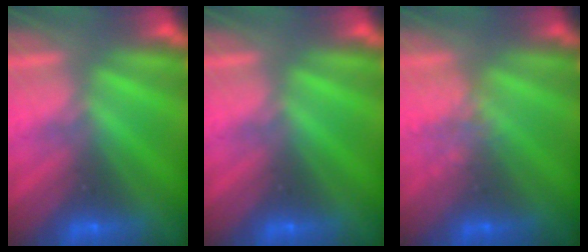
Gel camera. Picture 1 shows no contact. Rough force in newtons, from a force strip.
{"total": 0.0}
{"total": 2.3}